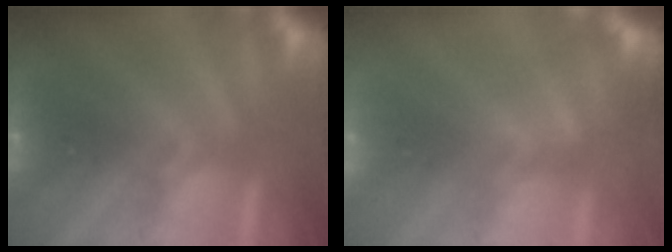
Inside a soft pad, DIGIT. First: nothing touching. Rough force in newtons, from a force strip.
{"total": 3.6}